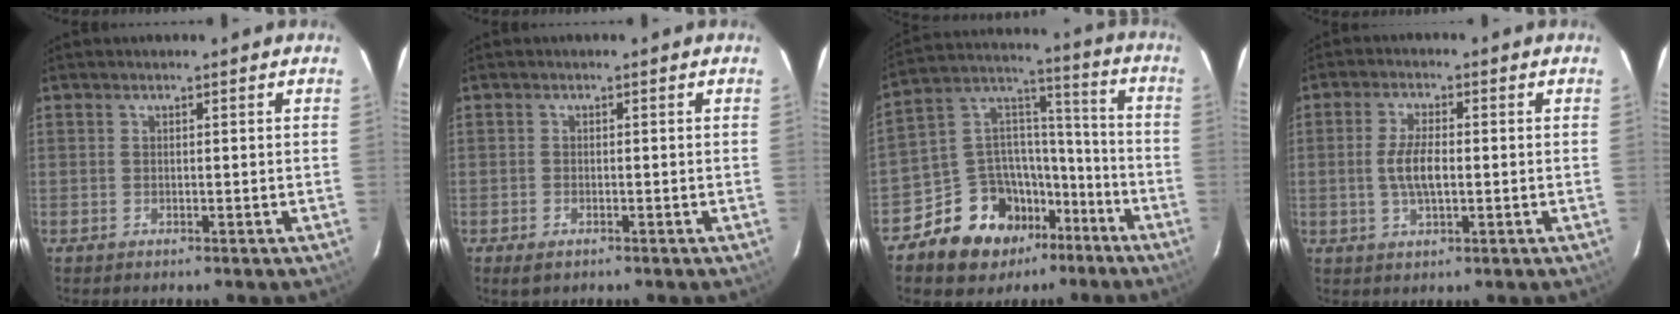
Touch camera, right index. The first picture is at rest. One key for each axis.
{"total": 1.9, "fx": -1.2, "fy": 1.0, "fz": 1.1, "tx": -0.021, "ty": -0.007, "tz": -0.022}
{"total": 16.5, "fx": -10.6, "fy": 11.4, "fz": 5.5, "tx": -0.126, "ty": 0.068, "tz": -0.162}
{"total": 5.5, "fx": -0.4, "fy": 2.1, "fz": 5.1, "tx": -0.100, "ty": 0.001, "tz": -0.006}